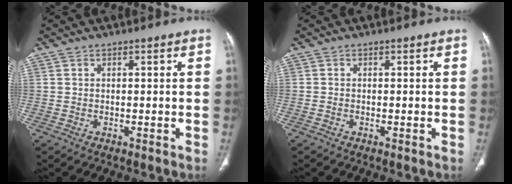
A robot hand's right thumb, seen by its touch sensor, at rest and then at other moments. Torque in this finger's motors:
{"motor_torque": [-0.30, -0.14, 0.02, -0.33, -0.04]}